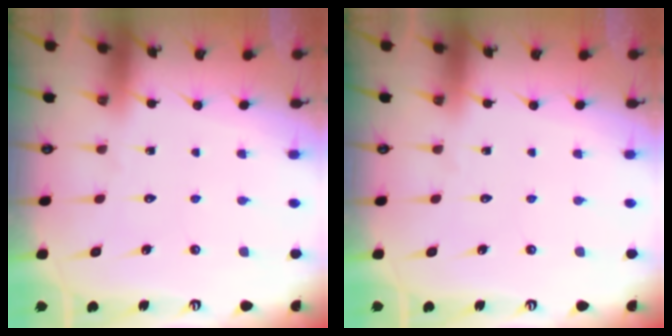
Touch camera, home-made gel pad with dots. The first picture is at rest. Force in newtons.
{"total": 0.0}